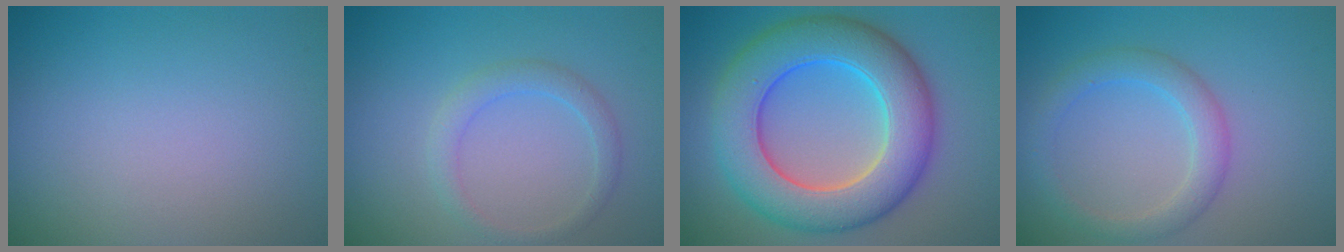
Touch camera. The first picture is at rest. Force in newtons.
{"total": 2.0, "press": 2.0, "slide": 0.1}
{"total": 10.4, "press": 10.4, "slide": 0.2}
{"total": 2.9, "press": 2.9, "slide": 0.1}